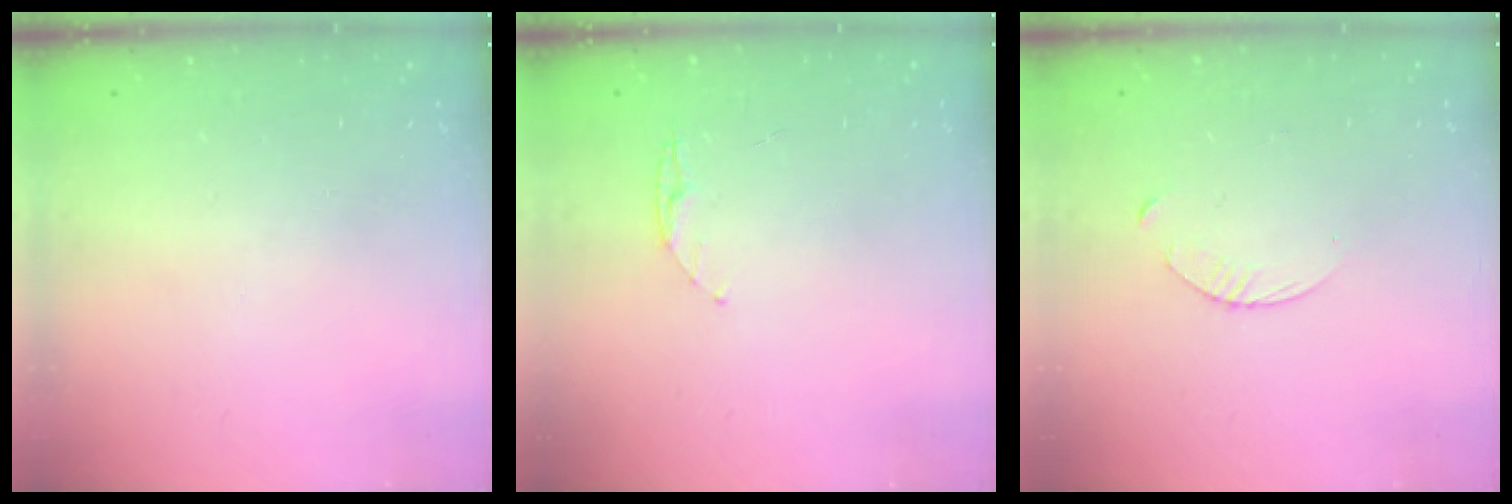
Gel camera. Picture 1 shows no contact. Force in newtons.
{"total": 4.5, "press": 4.4, "slide": 0.4}
{"total": 3.8, "press": 3.7, "slide": 0.5}